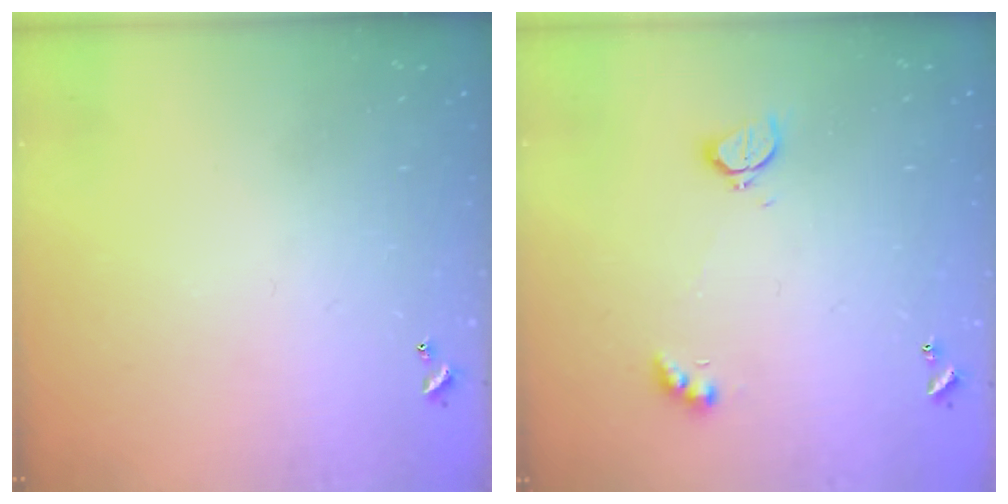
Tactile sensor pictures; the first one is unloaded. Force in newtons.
{"total": 2.8, "press": 2.7, "slide": 0.6}